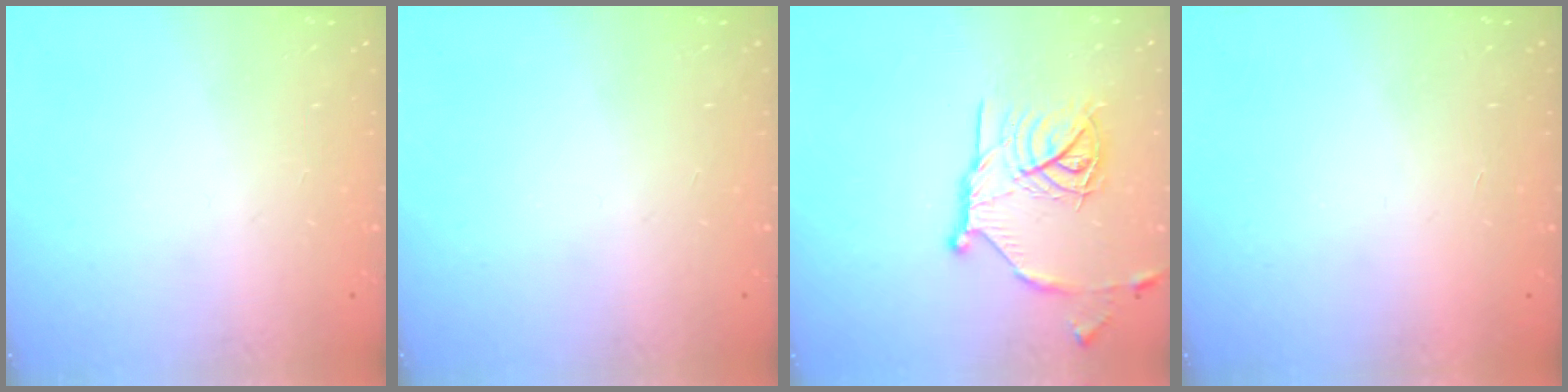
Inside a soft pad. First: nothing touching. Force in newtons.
{"total": 0.0}
{"total": 17.6, "press": 17.6, "slide": 1.4}
{"total": 1.5, "press": 1.5, "slide": 0.1}